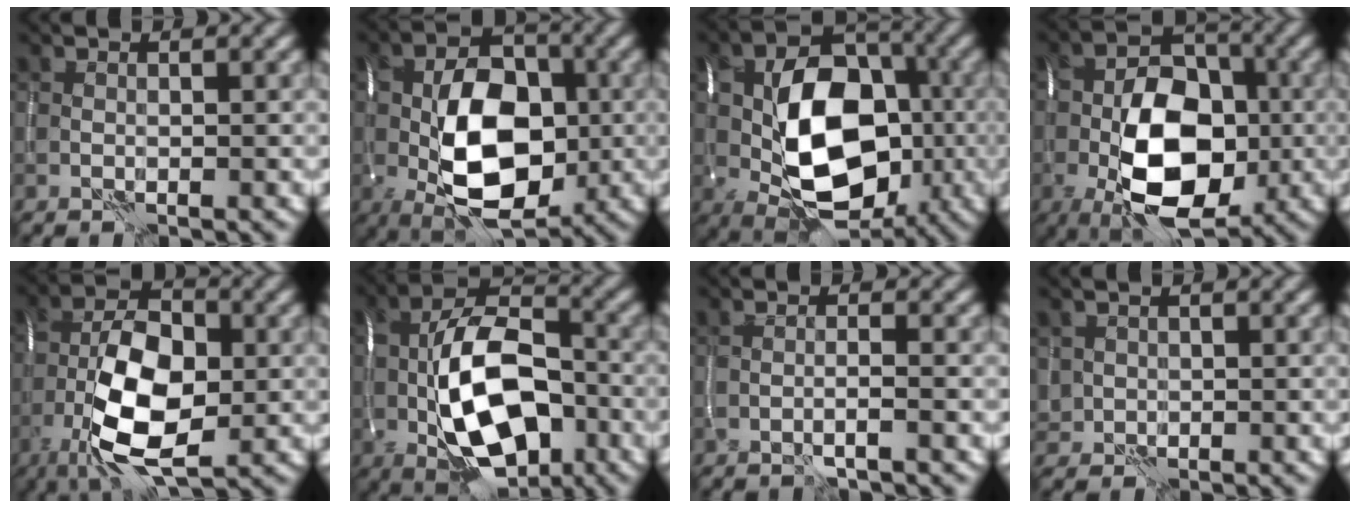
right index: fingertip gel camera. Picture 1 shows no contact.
{"total": 12.3, "force": [-2.0, 7.2, 9.8], "torque": [-0.147, 0.006, -0.044]}
{"total": 13.5, "force": [-1.9, 8.5, 10.3], "torque": [-0.152, 0.009, -0.043]}
{"total": 12.1, "force": [-3.4, 6.8, 9.4], "torque": [-0.148, 0.002, -0.067]}
{"total": 10.3, "force": [-2.8, 5.1, 8.6], "torque": [-0.159, 0.004, -0.056]}
{"total": 13.2, "force": [-3.0, 7.2, 10.7], "torque": [-0.181, 0.001, -0.064]}
{"total": 1.4, "force": [-0.7, 0.2, 1.2], "torque": [-0.019, -0.004, -0.017]}
{"total": 1.2, "force": [0.3, 1.1, 0.1], "torque": [0.000, -0.004, 0.008]}